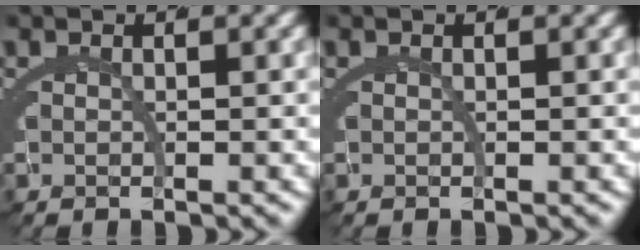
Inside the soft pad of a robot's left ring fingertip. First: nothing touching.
{"total": 0.0}